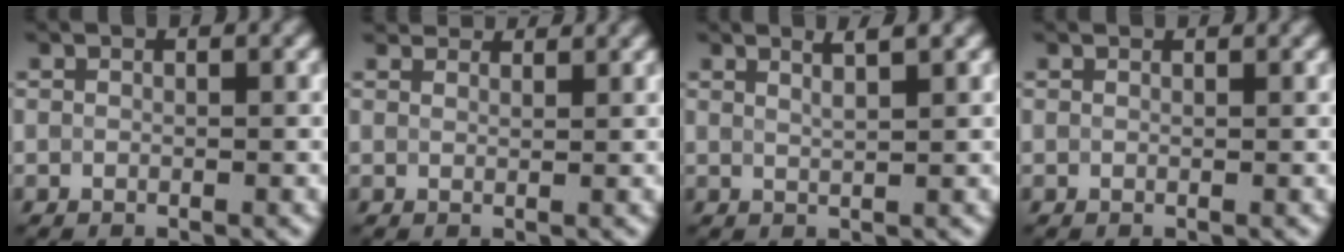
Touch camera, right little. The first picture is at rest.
{"total": 4.5, "force": [4.0, 1.4, 1.5], "torque": [-0.035, 0.001, 0.055]}
{"total": 2.4, "force": [1.6, 0.7, 1.7], "torque": [-0.013, 0.011, 0.008]}
{"total": 1.1, "force": [1.1, 0.1, 0.2], "torque": [-0.009, -0.004, 0.010]}